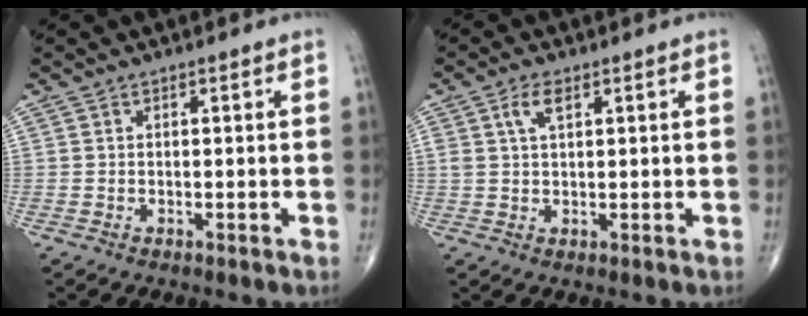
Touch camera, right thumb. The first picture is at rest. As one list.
[{"total": 3.5, "force": [1.6, 1.6, 2.7], "torque": [-0.053, 0.002, 0.034]}]